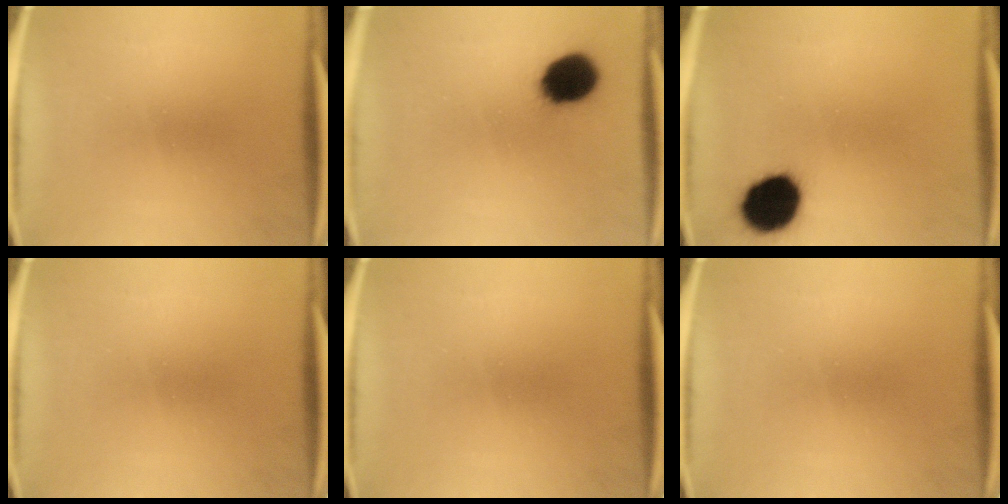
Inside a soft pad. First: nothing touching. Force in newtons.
{"total": 11.8}
{"total": 13.4}
{"total": 0.0}
{"total": 0.0}
{"total": 0.0}